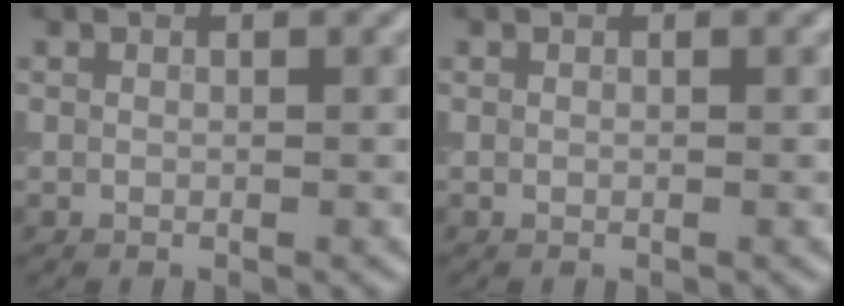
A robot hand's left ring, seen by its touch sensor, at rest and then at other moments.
{"total": 0.0}